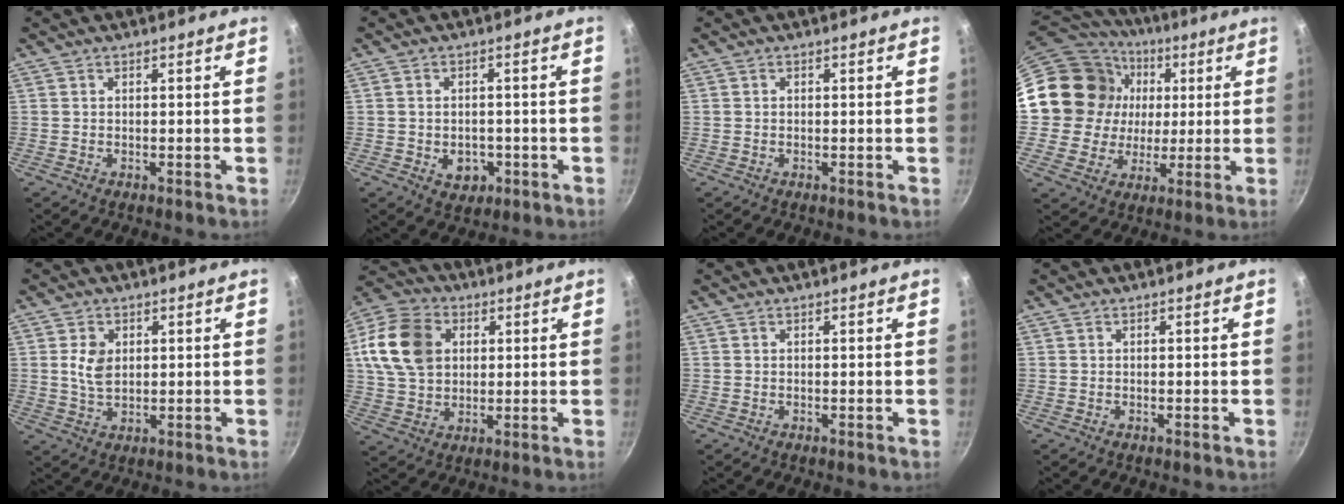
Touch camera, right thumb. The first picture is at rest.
{"total": 5.2, "force": [-1.5, 4.0, 3.0], "torque": [-0.032, 0.009, -0.011]}
{"total": 0.0}
{"total": 18.6, "force": [3.3, 17.1, 6.5], "torque": [-0.101, 0.011, 0.059]}
{"total": 5.6, "force": [1.1, 3.8, 3.9], "torque": [-0.064, -0.007, 0.022]}
{"total": 15.3, "force": [3.5, 11.6, 9.4], "torque": [-0.157, 0.009, 0.058]}
{"total": 0.0}
{"total": 0.0}